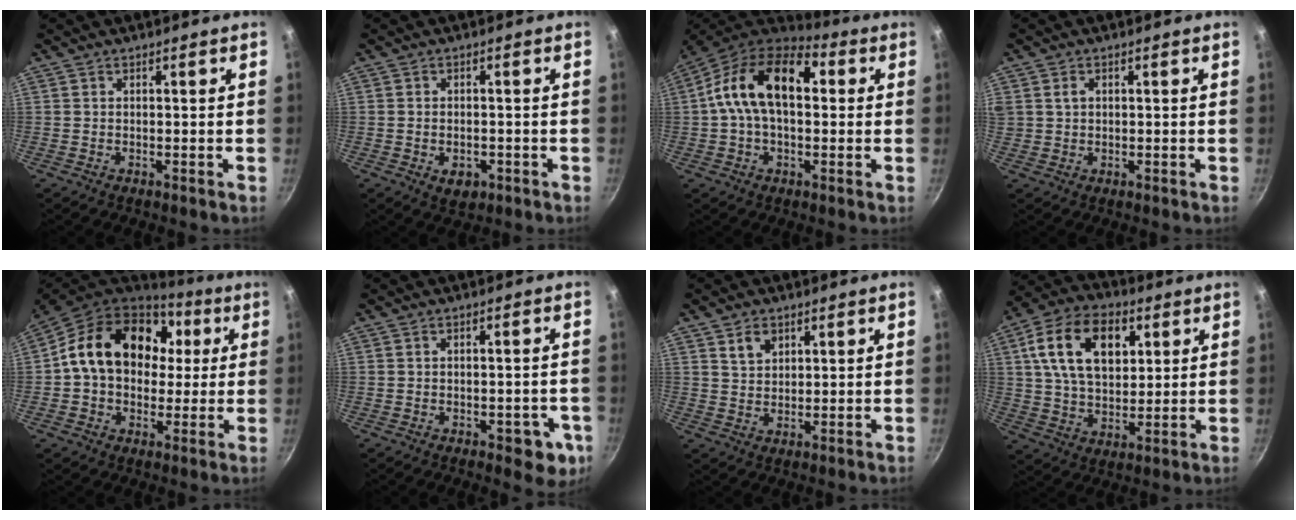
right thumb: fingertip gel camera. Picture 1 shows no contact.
{"total": 3.7, "force": [-1.3, 2.5, 2.5], "torque": [-0.030, 0.005, -0.012]}
{"total": 17.6, "force": [2.4, 10.4, 14.0], "torque": [-0.241, 0.042, 0.032]}
{"total": 2.3, "force": [0.7, 1.9, 1.2], "torque": [-0.018, -0.001, 0.019]}
{"total": 20.5, "force": [2.4, 15.5, 13.2], "torque": [-0.204, 0.041, 0.035]}
{"total": 5.6, "force": [-2.5, 2.8, 4.1], "torque": [-0.025, 0.011, -0.028]}
{"total": 3.9, "force": [2.2, 2.6, 1.9], "torque": [-0.019, -0.017, 0.045]}
{"total": 17.4, "force": [5.6, 10.9, 12.4], "torque": [-0.197, -0.002, 0.098]}